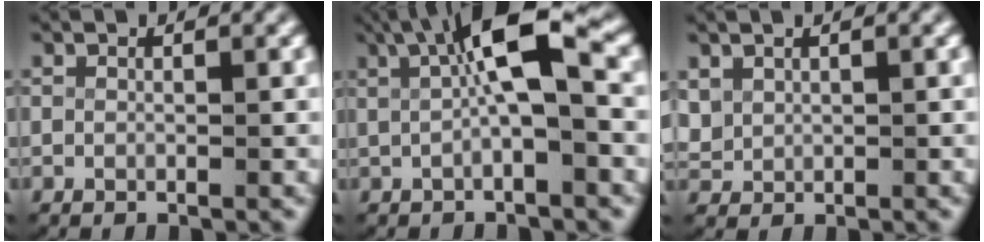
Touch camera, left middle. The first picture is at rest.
{"total": 6.2, "force": [1.5, 1.2, 5.9], "torque": [-0.089, 0.016, 0.020]}
{"total": 2.3, "force": [0.8, 2.0, 0.9], "torque": [-0.040, -0.008, 0.026]}